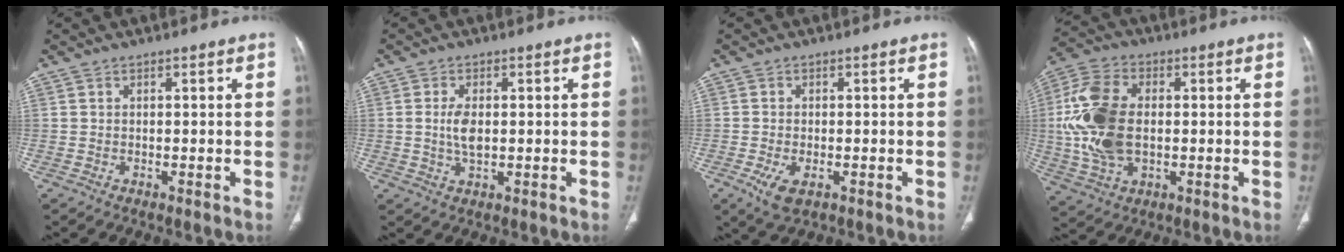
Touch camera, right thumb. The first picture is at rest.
{"total": 4.2, "force": [0.1, 2.1, 3.6], "torque": [-0.075, -0.001, 0.005]}
{"total": 4.7, "force": [-1.8, 2.3, 3.6], "torque": [-0.074, -0.007, -0.026]}
{"total": 15.6, "force": [0.3, 9.6, 12.3], "torque": [-0.264, 0.009, 0.007]}